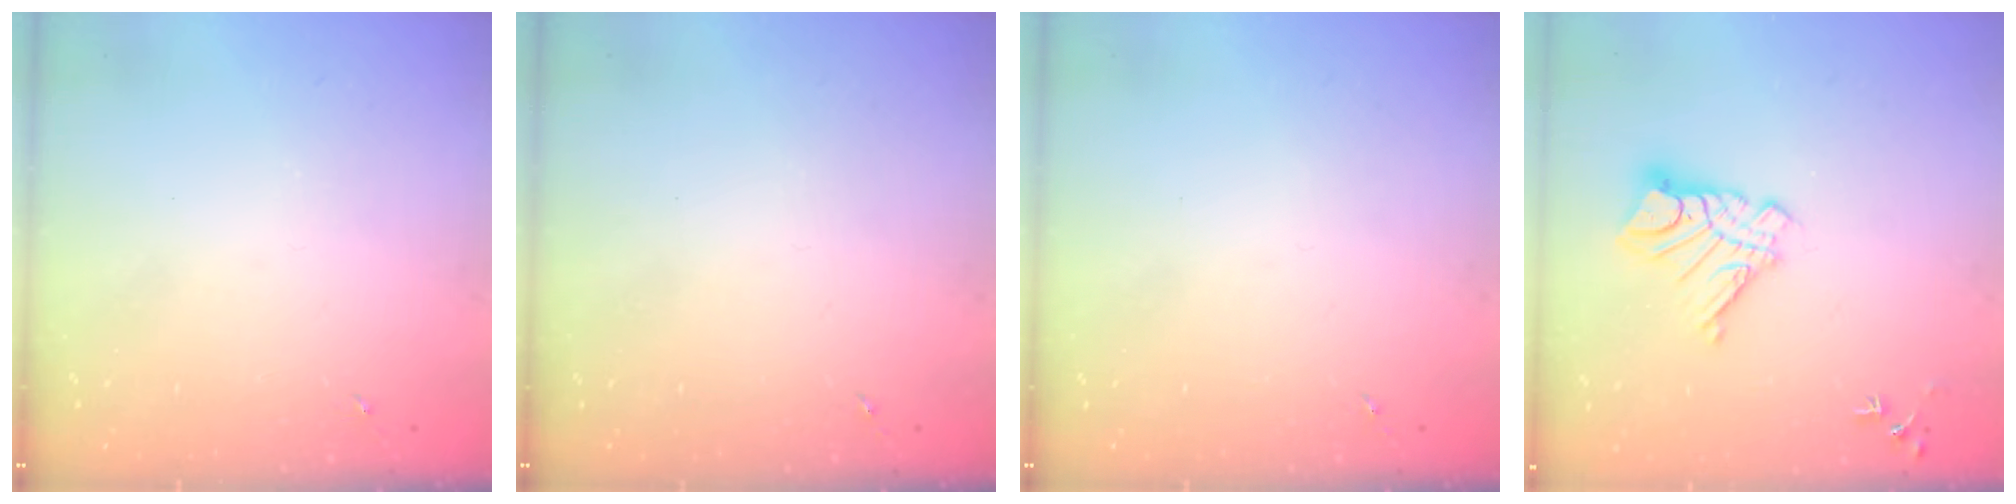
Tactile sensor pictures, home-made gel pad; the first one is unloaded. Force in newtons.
{"total": 0.0}
{"total": 0.0}
{"total": 11.1, "press": 11.0, "slide": 1.0}